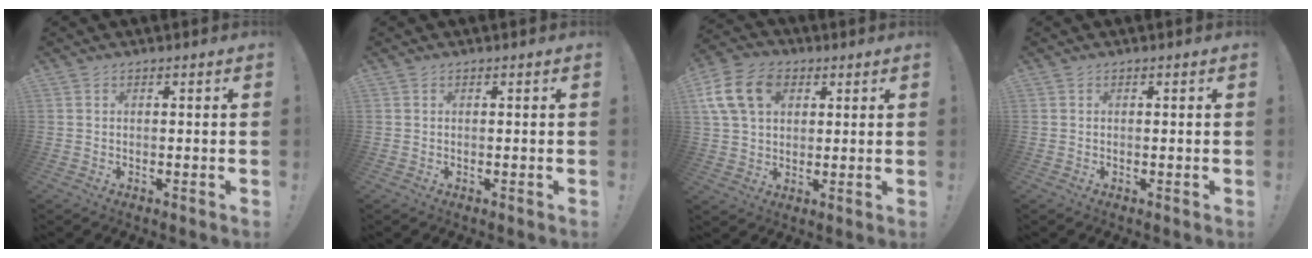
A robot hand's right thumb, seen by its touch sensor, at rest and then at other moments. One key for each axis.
{"total": 0.0}
{"total": 14.3, "fx": 5.0, "fy": 10.5, "fz": 8.4, "tx": -0.152, "ty": -0.009, "tz": 0.098}
{"total": 0.0}